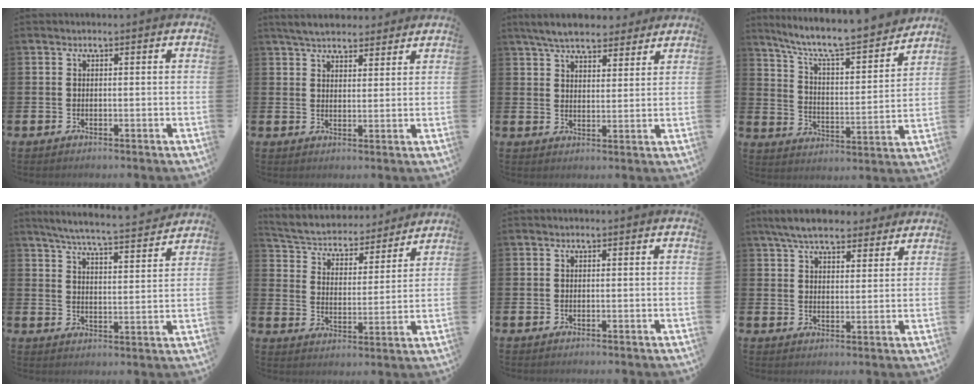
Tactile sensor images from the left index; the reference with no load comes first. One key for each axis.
{"total": 5.1, "fx": 4.9, "fy": 1.3, "fz": 1.0, "tx": -0.030, "ty": -0.013, "tz": 0.089}
{"total": 6.7, "fx": 6.3, "fy": 1.6, "fz": 1.7, "tx": -0.043, "ty": -0.024, "tz": 0.113}
{"total": 8.6, "fx": 7.8, "fy": 1.0, "fz": 3.5, "tx": -0.096, "ty": -0.060, "tz": 0.128}
{"total": 6.1, "fx": 5.8, "fy": 0.0, "fz": 1.8, "tx": -0.051, "ty": -0.047, "tz": 0.099}
{"total": 4.5, "fx": 4.2, "fy": 1.7, "fz": 0.5, "tx": -0.039, "ty": -0.039, "tz": 0.064}
{"total": 0.0}
{"total": 7.4, "fx": 6.7, "fy": 1.8, "fz": 2.4, "tx": -0.055, "ty": -0.020, "tz": 0.123}